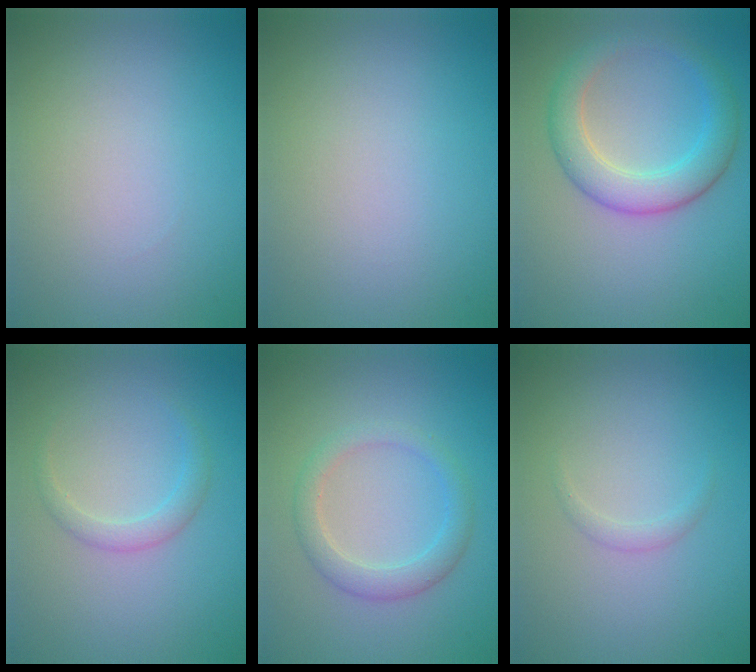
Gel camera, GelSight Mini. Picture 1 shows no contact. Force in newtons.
{"total": 0.0}
{"total": 4.5, "press": 4.5, "slide": 0.1}
{"total": 1.6, "press": 1.6, "slide": 0.1}
{"total": 2.8, "press": 2.8, "slide": 0.3}
{"total": 0.8, "press": 0.8, "slide": 0.1}